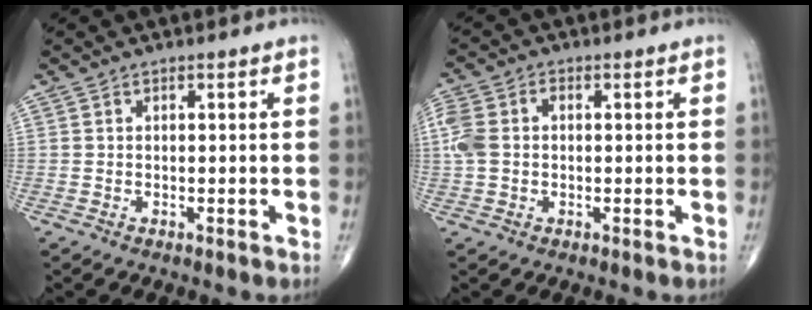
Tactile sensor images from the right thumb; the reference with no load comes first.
{"total": 6.2, "force": [0.2, 4.5, 4.2], "torque": [-0.112, 0.021, 0.001]}